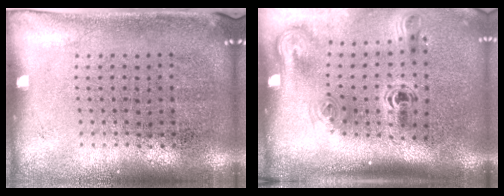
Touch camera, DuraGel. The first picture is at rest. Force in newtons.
{"total": 2.4, "press": 1.6, "slide": 1.8}